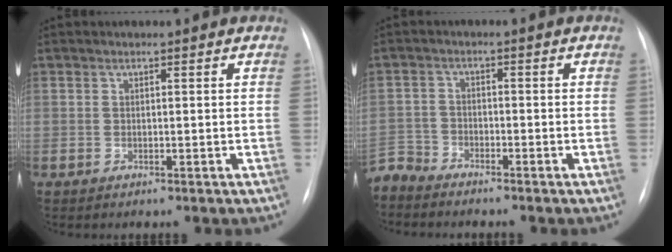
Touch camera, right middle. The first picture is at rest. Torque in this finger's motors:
{"motor_torque": [0.15, -0.29, 0.03, 0.01]}